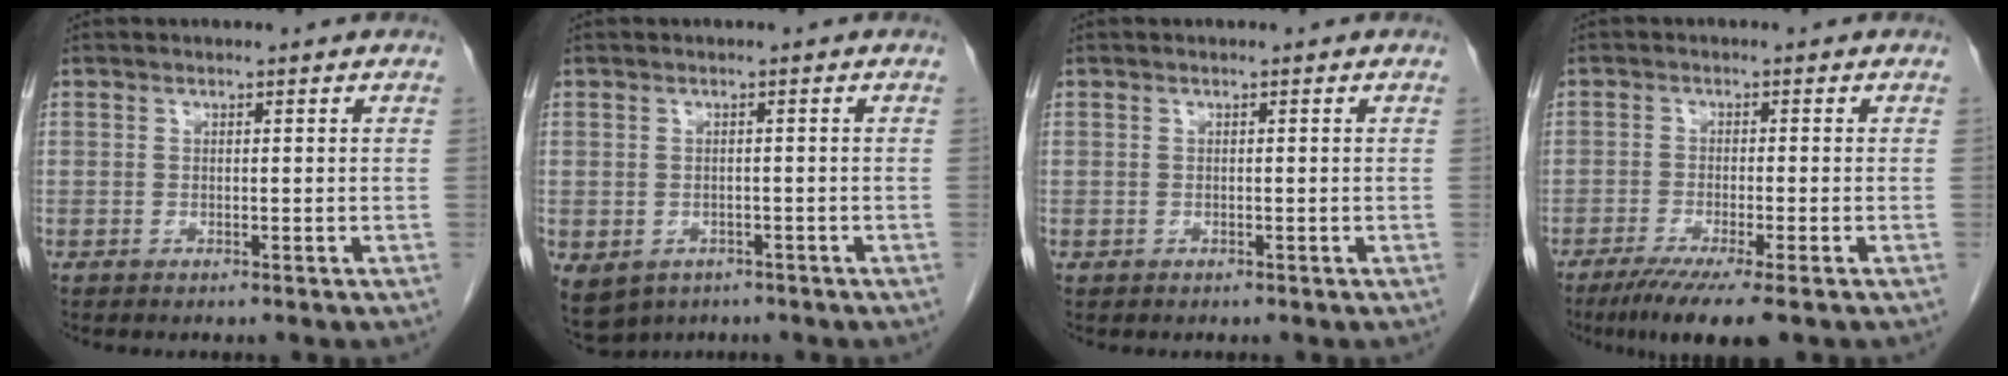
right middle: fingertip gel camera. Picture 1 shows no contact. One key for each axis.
{"total": 8.7, "fx": -4.7, "fy": 6.7, "fz": 3.0, "tx": -0.085, "ty": -0.009, "tz": -0.060}
{"total": 0.0}
{"total": 7.6, "fx": -5.2, "fy": 0.0, "fz": 5.5, "tx": -0.088, "ty": -0.021, "tz": -0.081}